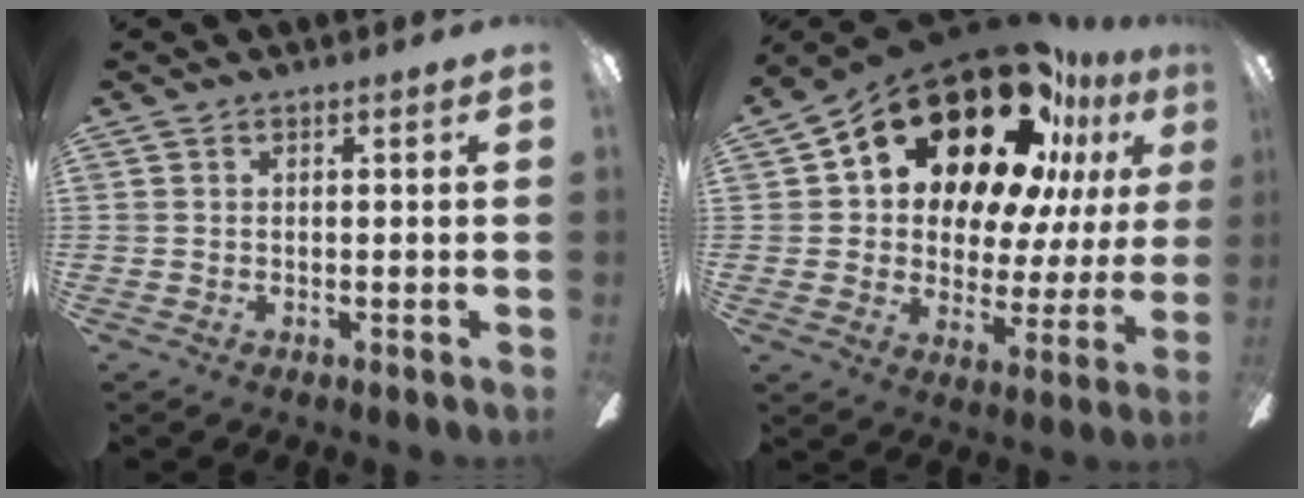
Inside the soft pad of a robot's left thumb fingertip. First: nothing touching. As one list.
[{"total": 23.6, "force": [15.8, 11.7, 13.1], "torque": [-0.209, -0.105, 0.272]}]